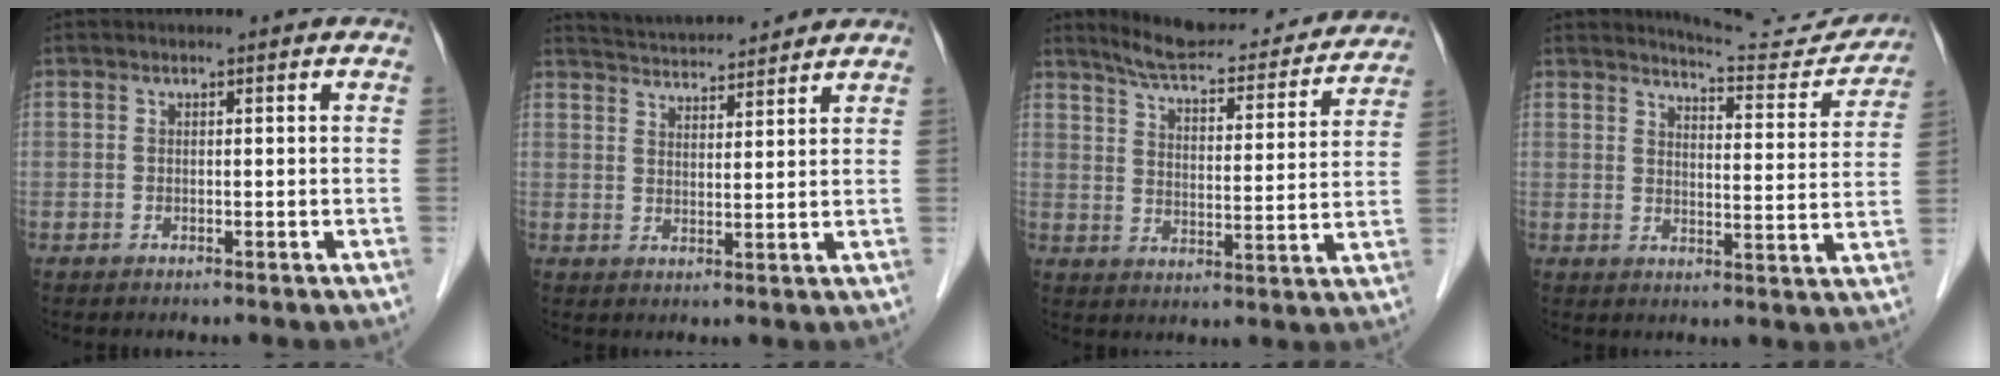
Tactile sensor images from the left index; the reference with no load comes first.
{"total": 10.0, "force": [9.6, 0.8, 2.6], "torque": [-0.053, 0.024, 0.149]}
{"total": 18.6, "force": [17.2, 3.4, 6.3], "torque": [-0.084, -0.007, 0.228]}
{"total": 12.0, "force": [11.8, 1.1, 1.3], "torque": [-0.011, -0.036, 0.139]}